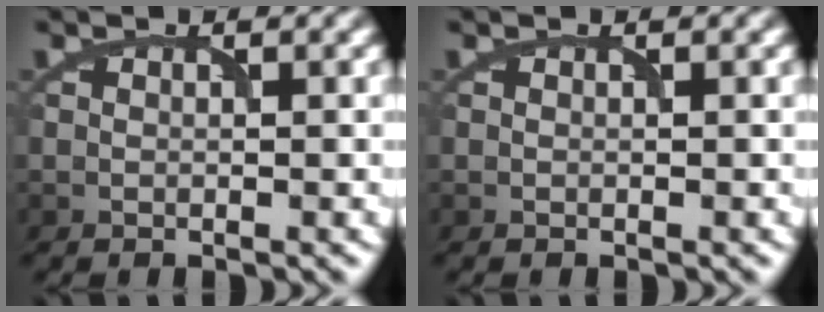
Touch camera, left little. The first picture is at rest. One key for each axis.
{"total": 0.0}